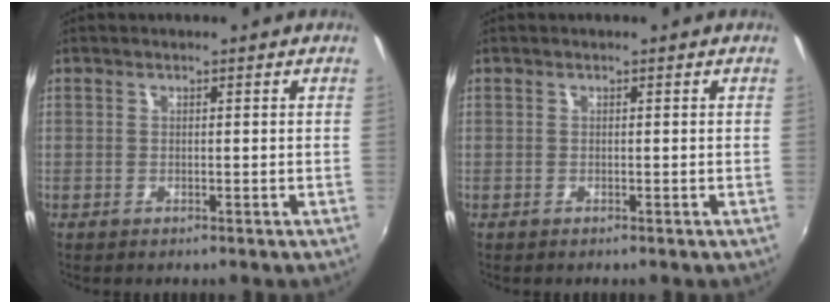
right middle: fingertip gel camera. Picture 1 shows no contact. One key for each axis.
{"total": 0.0}